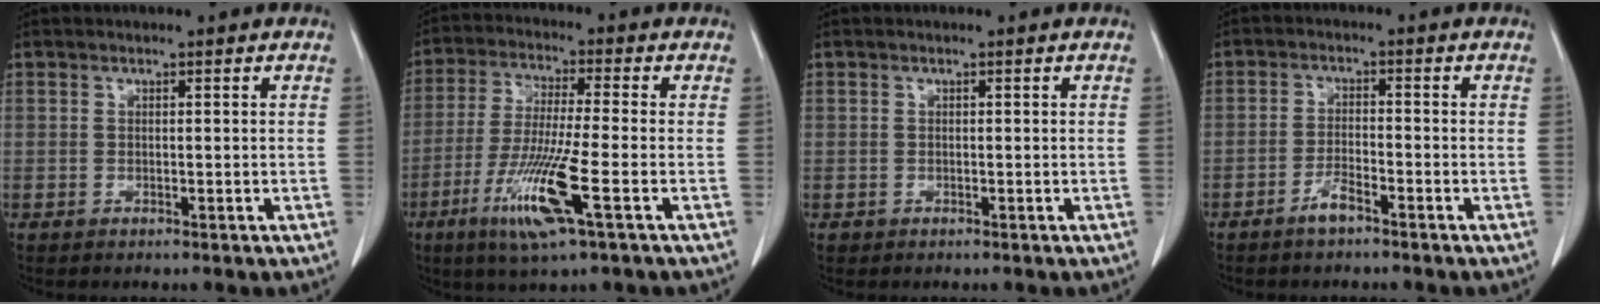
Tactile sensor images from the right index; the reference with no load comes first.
{"total": 11.7, "force": [-4.9, 0.0, 10.6], "torque": [-0.220, -0.025, -0.095]}
{"total": 0.6, "force": [-0.1, 0.5, -0.1], "torque": [0.001, 0.007, -0.001]}
{"total": 3.0, "force": [-2.2, 0.6, 1.9], "torque": [-0.035, 0.003, -0.041]}